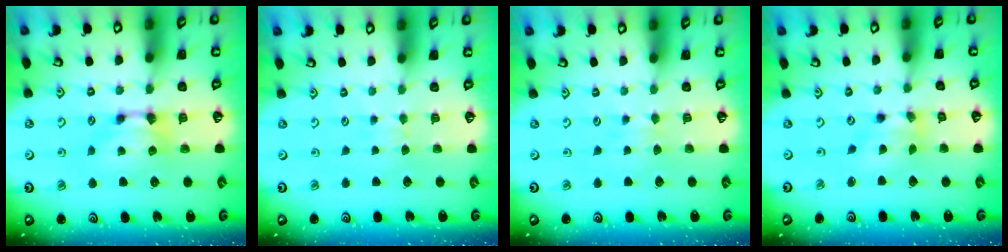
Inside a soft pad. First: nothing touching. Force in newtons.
{"total": 2.7, "press": 2.7, "slide": 0.4}
{"total": 2.5, "press": 2.5, "slide": 0.5}
{"total": 2.1, "press": 1.6, "slide": 1.3}